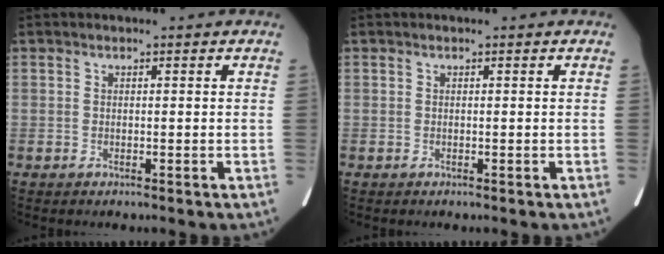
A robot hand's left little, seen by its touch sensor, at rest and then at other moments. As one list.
[{"total": 0.0}]